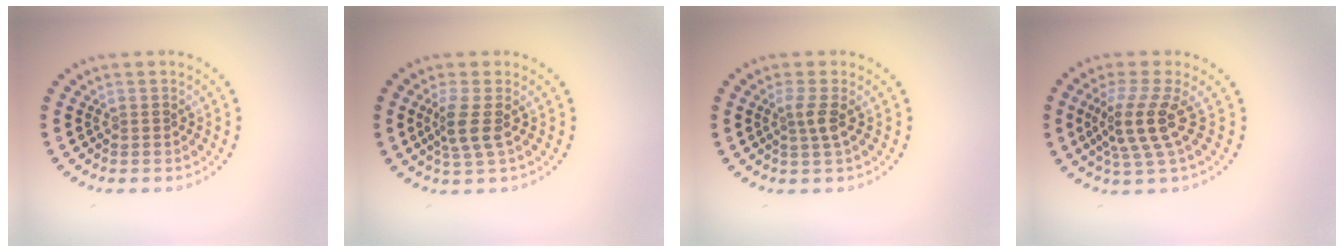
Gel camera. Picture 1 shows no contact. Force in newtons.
{"total": 2.5, "press": 1.9, "slide": 1.6}
{"total": 1.9, "press": 1.4, "slide": 1.3}
{"total": 4.0, "press": 2.9, "slide": 2.7}